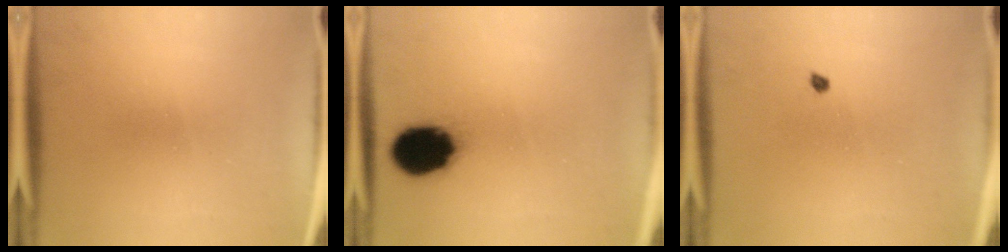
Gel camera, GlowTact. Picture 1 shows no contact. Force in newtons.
{"total": 14.0}
{"total": 0.6}